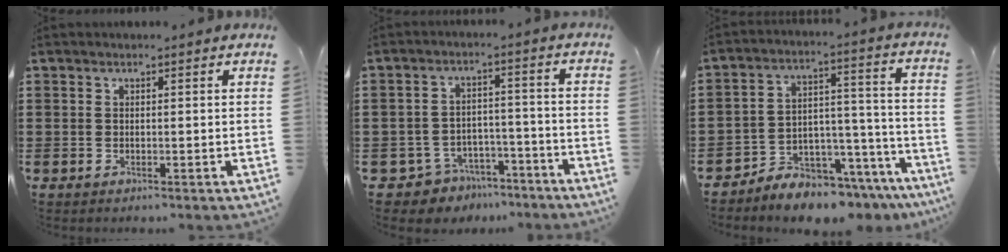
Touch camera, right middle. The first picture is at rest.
{"total": 5.0, "force": [-4.6, 1.8, 0.6], "torque": [-0.030, 0.012, -0.099]}
{"total": 6.8, "force": [-6.7, 1.4, 0.1], "torque": [0.005, 0.018, -0.133]}